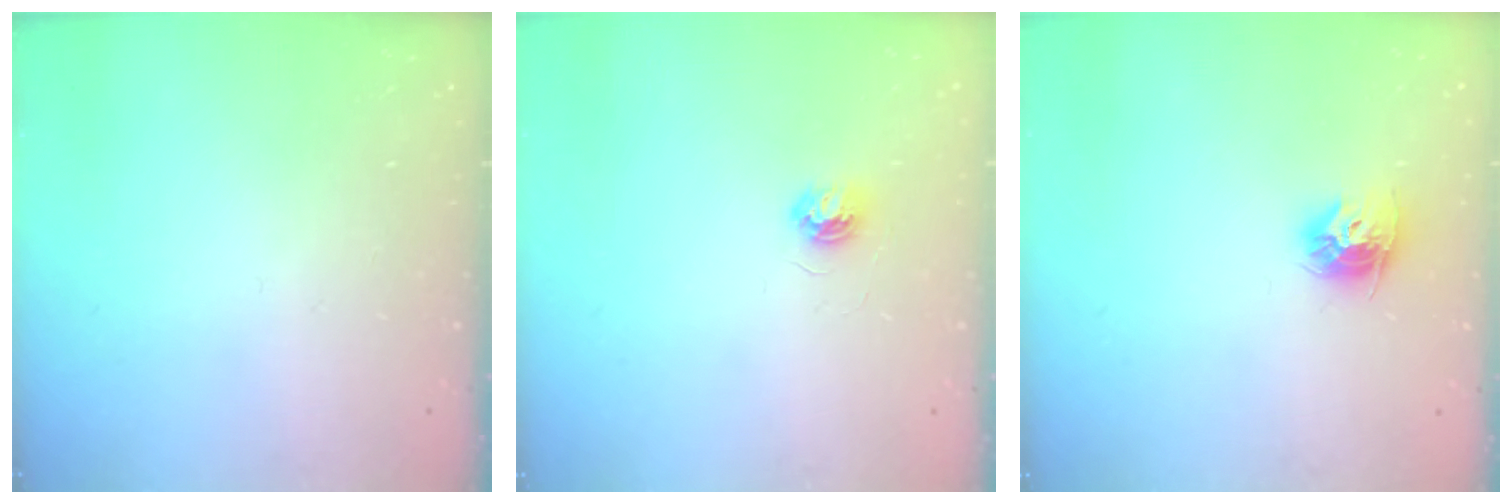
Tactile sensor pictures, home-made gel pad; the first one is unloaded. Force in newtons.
{"total": 3.7, "press": 3.7, "slide": 0.4}
{"total": 9.4, "press": 9.4, "slide": 0.6}